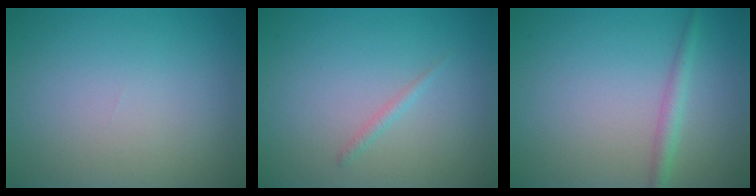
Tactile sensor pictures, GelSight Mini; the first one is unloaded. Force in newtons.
{"total": 0.7, "press": 0.7, "slide": 0.0}
{"total": 1.7, "press": 1.7, "slide": 0.0}